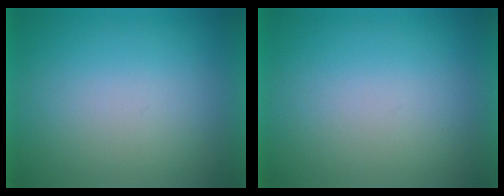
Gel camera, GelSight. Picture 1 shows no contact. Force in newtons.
{"total": 0.0}